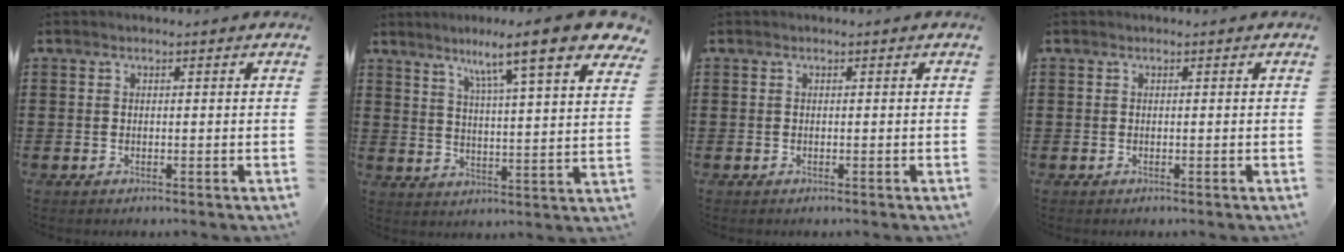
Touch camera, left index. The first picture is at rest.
{"total": 11.0, "force": [8.0, 0.4, 7.5], "torque": [-0.137, -0.040, 0.121]}
{"total": 0.0}
{"total": 0.0}